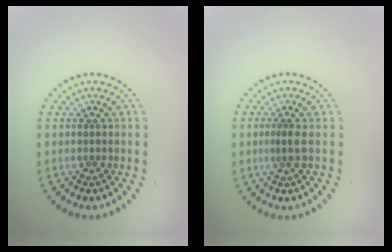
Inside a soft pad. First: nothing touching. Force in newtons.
{"total": 1.4, "press": 0.9, "slide": 1.1}